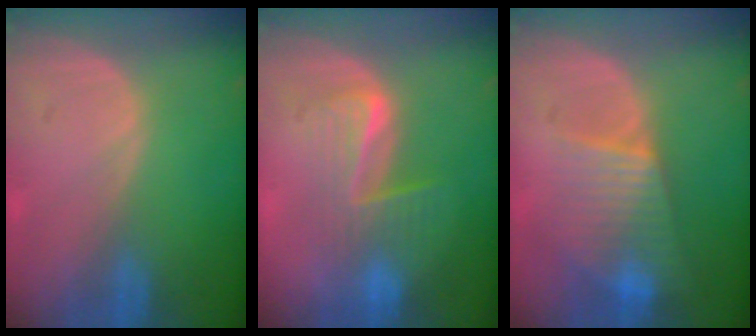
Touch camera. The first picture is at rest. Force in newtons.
{"total": 6.3, "press": 6.1, "slide": 1.5}
{"total": 7.3, "press": 7.0, "slide": 2.2}